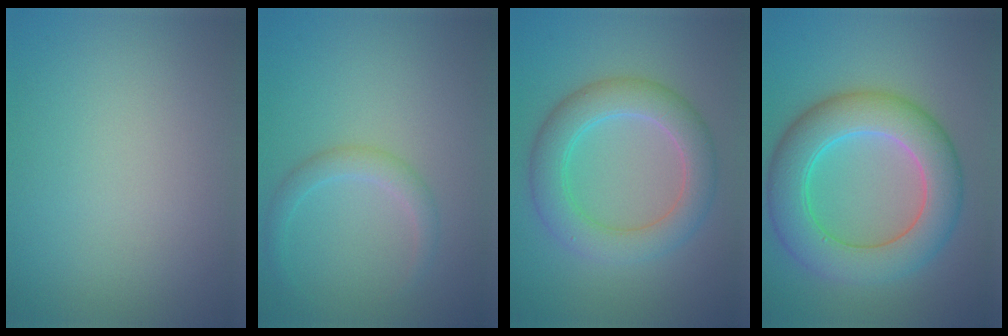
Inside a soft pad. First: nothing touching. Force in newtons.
{"total": 1.8, "press": 1.8, "slide": 0.0}
{"total": 5.3, "press": 5.3, "slide": 0.3}
{"total": 8.1, "press": 8.1, "slide": 0.3}